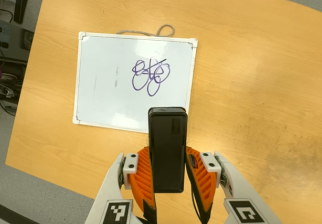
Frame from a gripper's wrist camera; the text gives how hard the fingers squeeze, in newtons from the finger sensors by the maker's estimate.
{"total": 4.3, "left": 2.9, "right": 5.7}